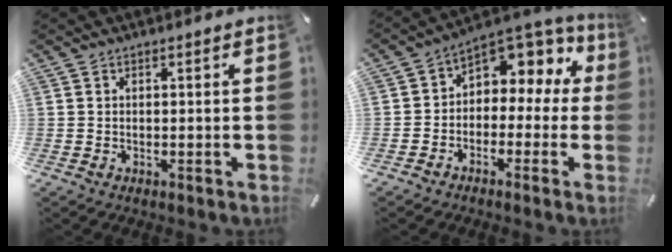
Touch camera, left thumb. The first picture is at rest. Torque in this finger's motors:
{"motor_torque": [0.03, 0.97, 0.12, -0.16, 0.18]}